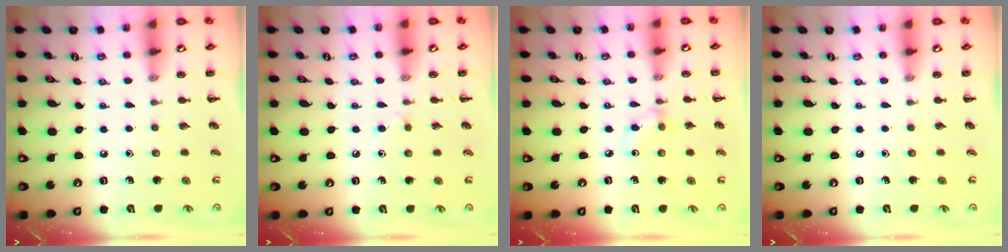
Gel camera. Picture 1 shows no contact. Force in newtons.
{"total": 2.4, "press": 2.3, "slide": 0.9}
{"total": 3.5, "press": 3.2, "slide": 1.3}
{"total": 0.0}